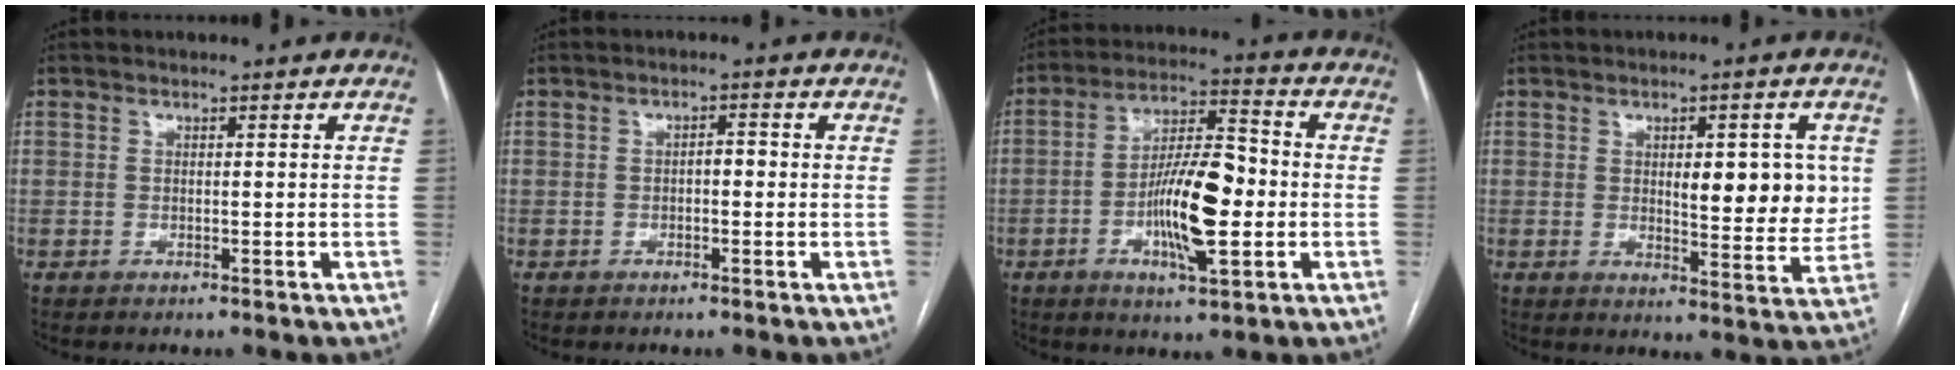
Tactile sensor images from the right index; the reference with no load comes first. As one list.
[{"total": 1.7, "force": [-0.3, 0.7, 1.5], "torque": [-0.017, 0.006, -0.006]}, {"total": 12.9, "force": [-2.5, 3.2, 12.3], "torque": [-0.222, 0.009, -0.042]}, {"total": 9.6, "force": [1.6, 3.3, 8.8], "torque": [-0.112, -0.002, 0.025]}]